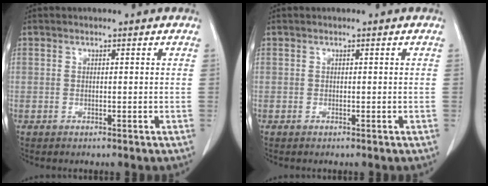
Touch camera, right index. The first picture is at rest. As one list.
[{"total": 0.0}]